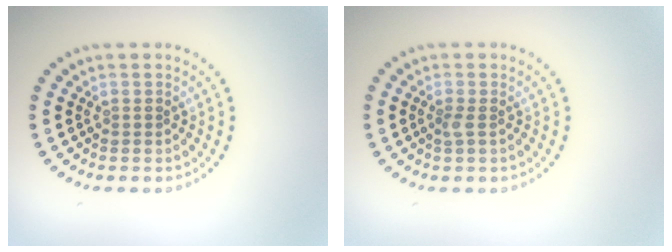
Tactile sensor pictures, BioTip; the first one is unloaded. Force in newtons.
{"total": 0.8, "press": 0.5, "slide": 0.5}